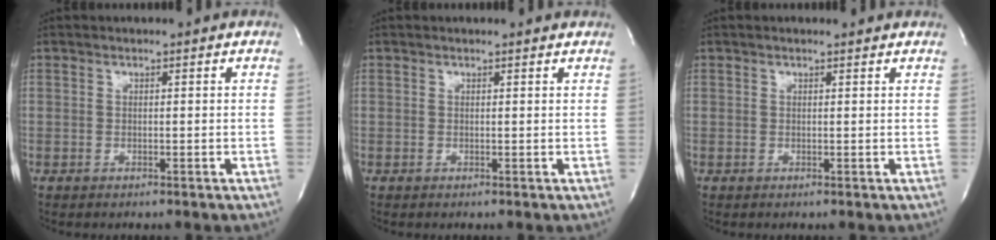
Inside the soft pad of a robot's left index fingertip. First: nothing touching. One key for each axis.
{"total": 1.9, "fx": 1.8, "fy": 0.3, "fz": 0.2, "tx": -0.013, "ty": 0.003, "tz": 0.012}
{"total": 1.8, "fx": 1.7, "fy": 0.2, "fz": 0.5, "tx": -0.013, "ty": 0.009, "tz": 0.017}